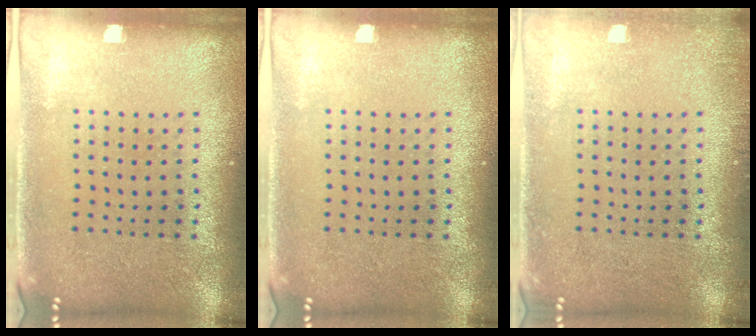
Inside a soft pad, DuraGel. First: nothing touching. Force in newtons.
{"total": 0.0}
{"total": 0.8, "press": 0.8, "slide": 0.0}